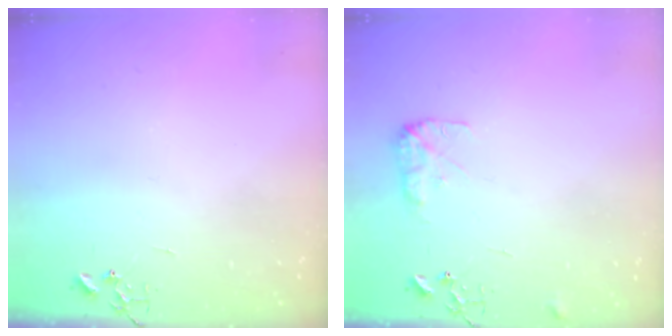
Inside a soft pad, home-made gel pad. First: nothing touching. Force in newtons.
{"total": 8.3, "press": 8.3, "slide": 0.2}